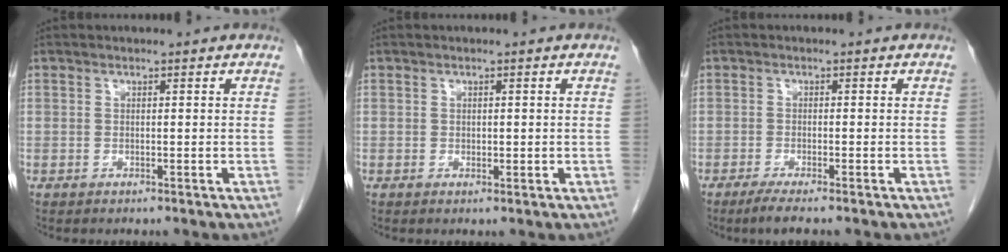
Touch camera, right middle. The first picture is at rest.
{"total": 0.9, "force": [0.0, 0.6, 0.7], "torque": [-0.005, 0.000, 0.002]}
{"total": 3.5, "force": [-2.7, 0.1, 2.3], "torque": [-0.041, -0.008, -0.045]}